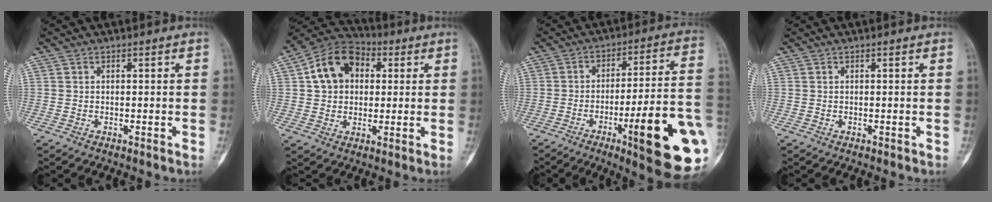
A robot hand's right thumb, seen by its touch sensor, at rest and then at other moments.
{"total": 12.8, "force": [2.6, 9.8, 7.8], "torque": [-0.101, 0.018, 0.031]}
{"total": 23.0, "force": [-7.2, 4.1, 21.5], "torque": [-0.241, 0.016, -0.094]}
{"total": 0.0}